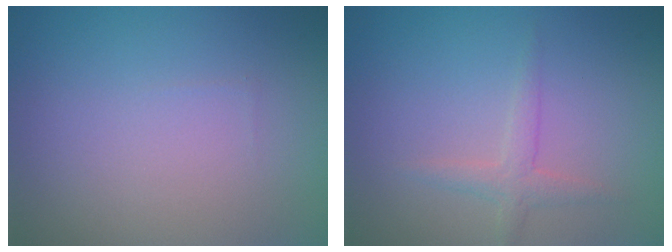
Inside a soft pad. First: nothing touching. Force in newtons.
{"total": 1.7, "press": 1.7, "slide": 0.1}